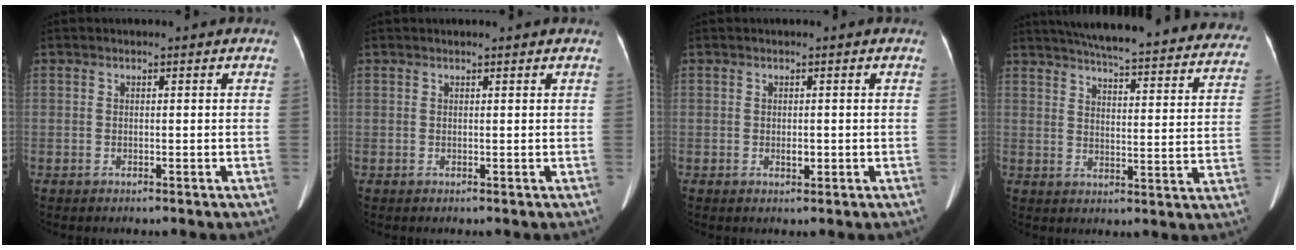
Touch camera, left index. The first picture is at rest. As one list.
[{"total": 1.6, "force": [1.5, 0.1, 0.8], "torque": [-0.010, 0.017, 0.021]}, {"total": 1.1, "force": [-0.1, 0.6, 0.9], "torque": [-0.016, -0.001, 0.001]}, {"total": 32.5, "force": [29.1, 4.6, 13.8], "torque": [-0.208, -0.057, 0.345]}]